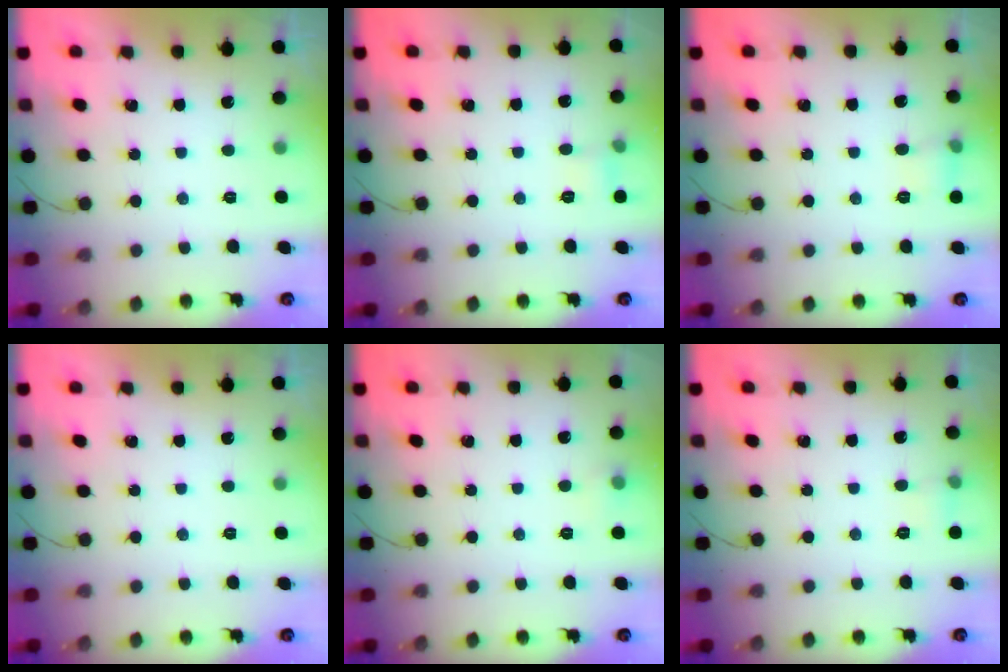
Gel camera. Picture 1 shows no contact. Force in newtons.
{"total": 4.1, "press": 3.9, "slide": 1.4}
{"total": 5.6, "press": 5.4, "slide": 1.7}
{"total": 0.0}
{"total": 5.4, "press": 5.3, "slide": 1.2}
{"total": 4.4, "press": 4.2, "slide": 1.2}